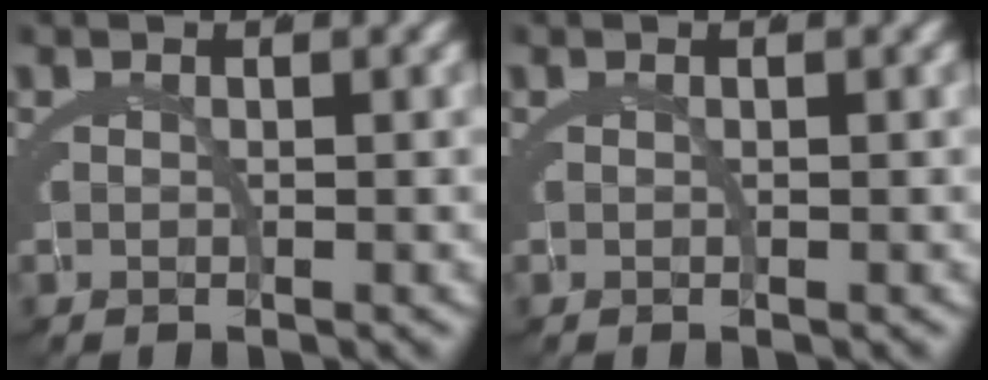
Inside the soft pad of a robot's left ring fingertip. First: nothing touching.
{"total": 0.0}